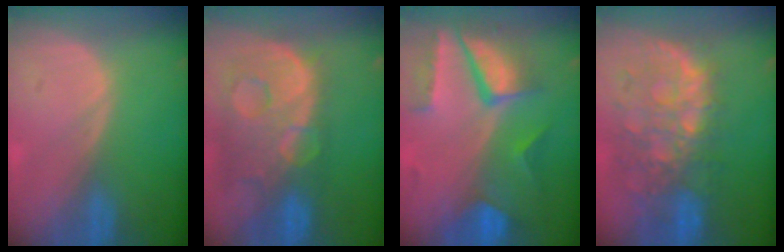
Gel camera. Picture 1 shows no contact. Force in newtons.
{"total": 13.7, "press": 11.1, "slide": 8.0}
{"total": 10.4, "press": 8.7, "slide": 5.7}
{"total": 11.2, "press": 9.8, "slide": 5.6}